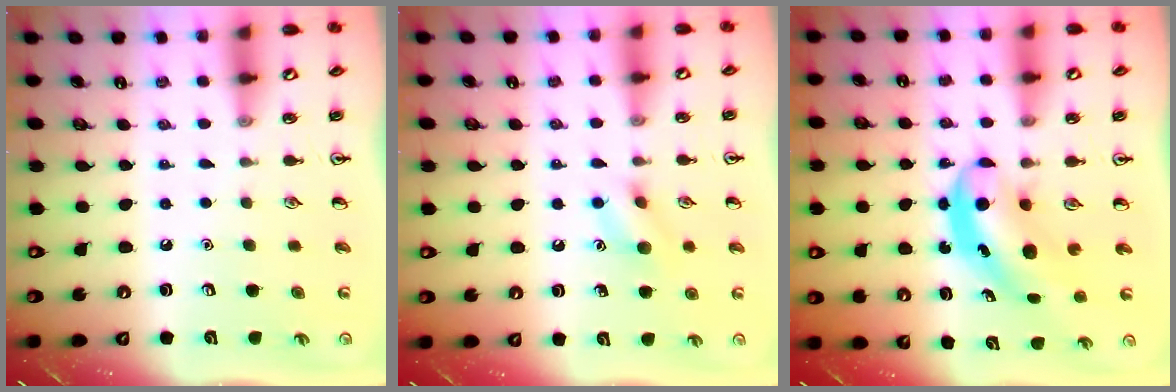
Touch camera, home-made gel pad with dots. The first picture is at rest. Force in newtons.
{"total": 8.4, "press": 8.3, "slide": 0.7}
{"total": 6.3, "press": 6.2, "slide": 1.3}